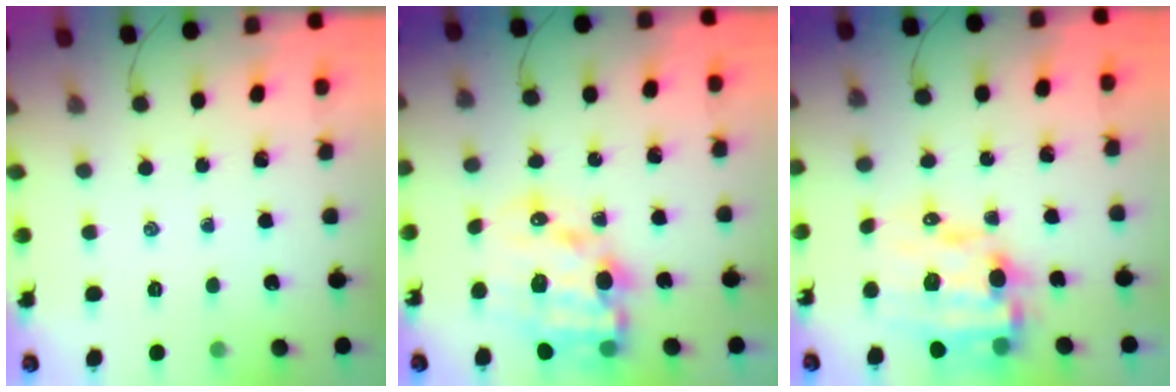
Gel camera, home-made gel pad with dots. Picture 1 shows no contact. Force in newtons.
{"total": 17.3, "press": 16.8, "slide": 4.1}
{"total": 13.4, "press": 13.0, "slide": 3.4}